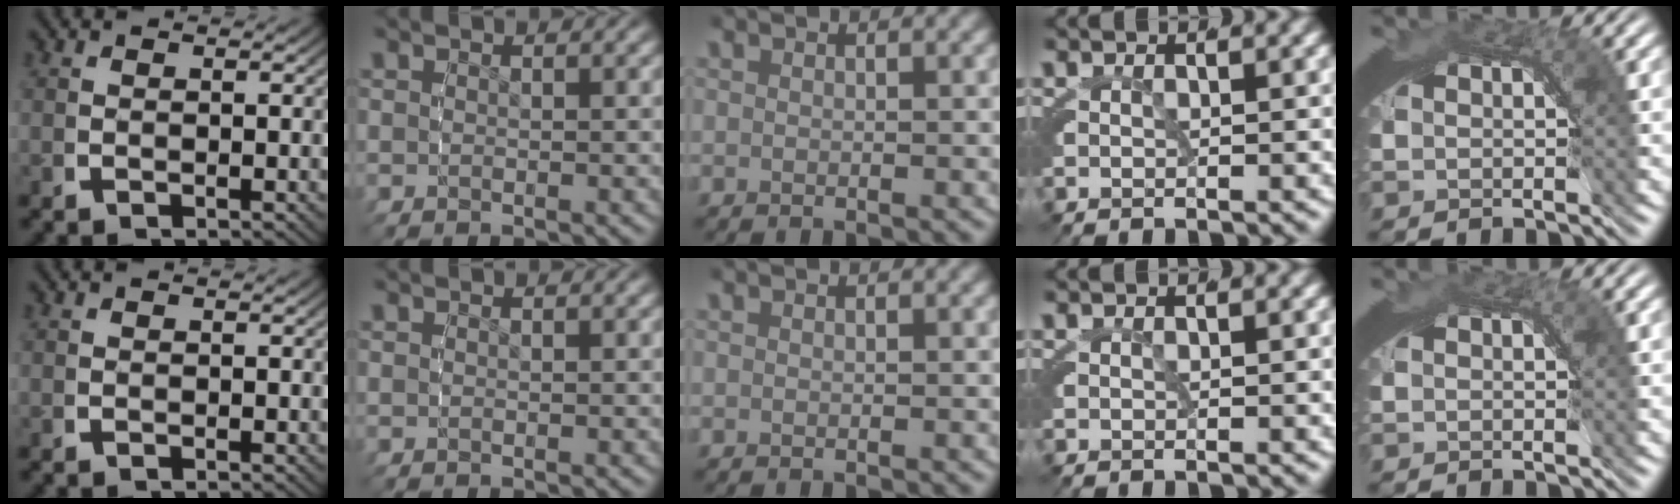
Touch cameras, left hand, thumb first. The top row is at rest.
{}